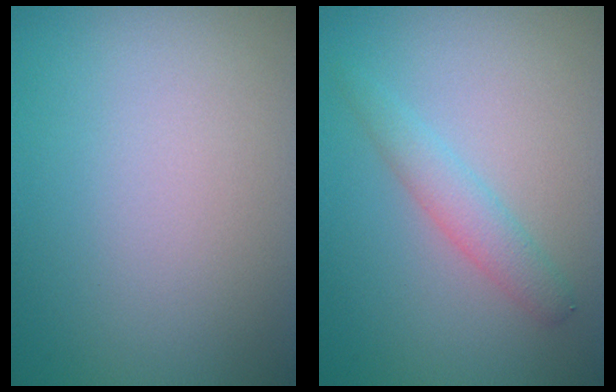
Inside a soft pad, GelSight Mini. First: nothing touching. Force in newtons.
{"total": 2.3, "press": 2.3, "slide": 0.1}